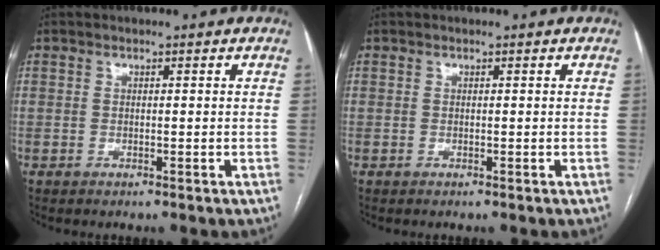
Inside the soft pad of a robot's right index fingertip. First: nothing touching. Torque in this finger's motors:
{"motor_torque": [0.00, 0.00, 0.00, 0.00]}